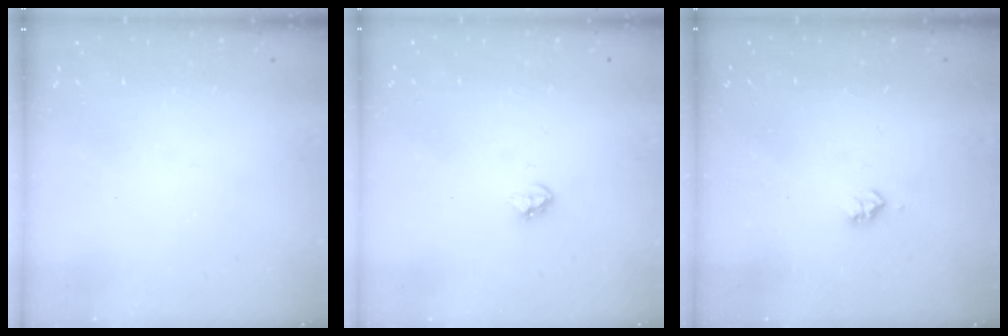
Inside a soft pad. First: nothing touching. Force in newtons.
{"total": 3.4, "press": 3.4, "slide": 0.3}
{"total": 3.1, "press": 3.1, "slide": 0.4}